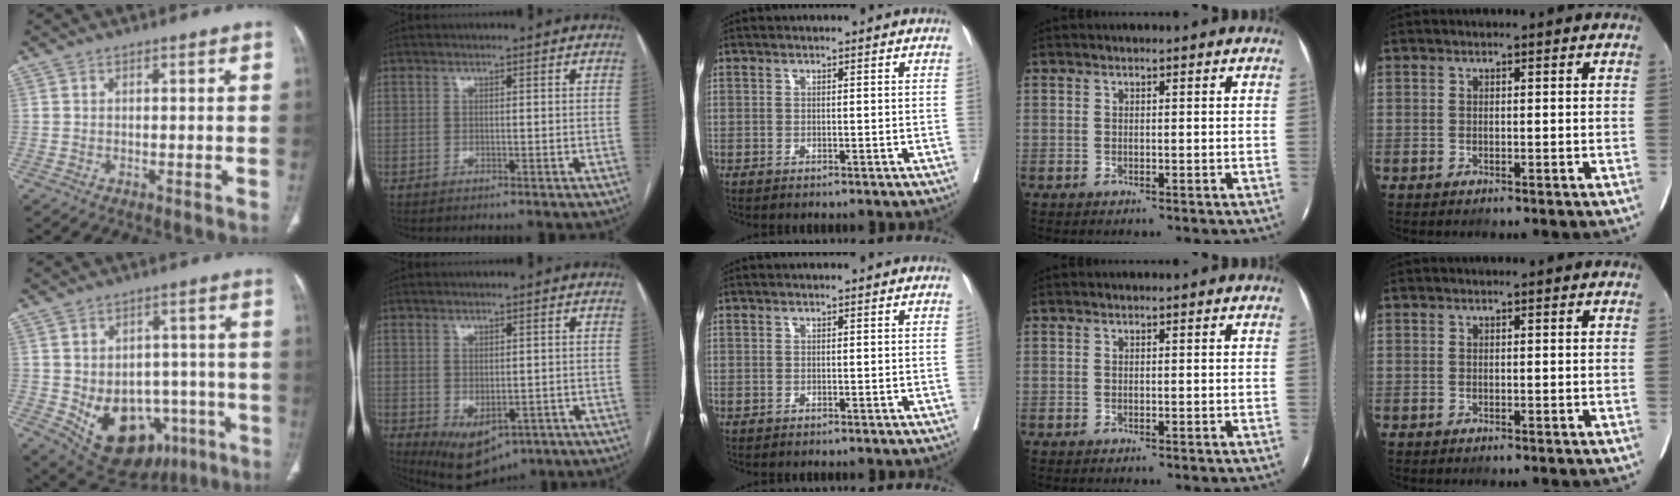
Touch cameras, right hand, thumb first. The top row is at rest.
{"thumb": {"total": 18.0, "force": [-6.4, 12.6, 11.1], "torque": [-0.142, 0.026, -0.067]}, "index": {"total": 7.5, "force": [-3.4, 4.3, 5.1], "torque": [-0.073, -0.014, -0.037]}}